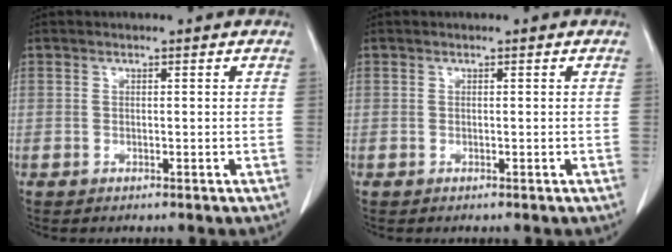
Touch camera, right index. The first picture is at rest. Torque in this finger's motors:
{"motor_torque": [0.00, 0.00, 0.00, 0.00]}